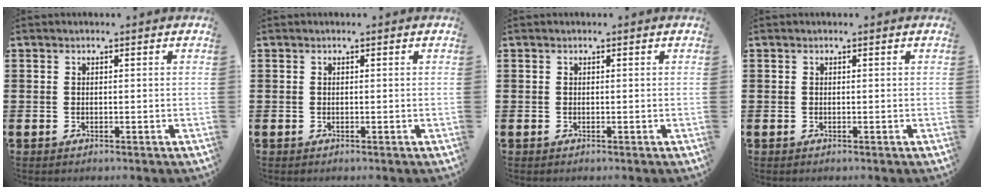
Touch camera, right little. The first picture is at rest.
{"total": 0.0}
{"total": 0.0}
{"total": 0.0}